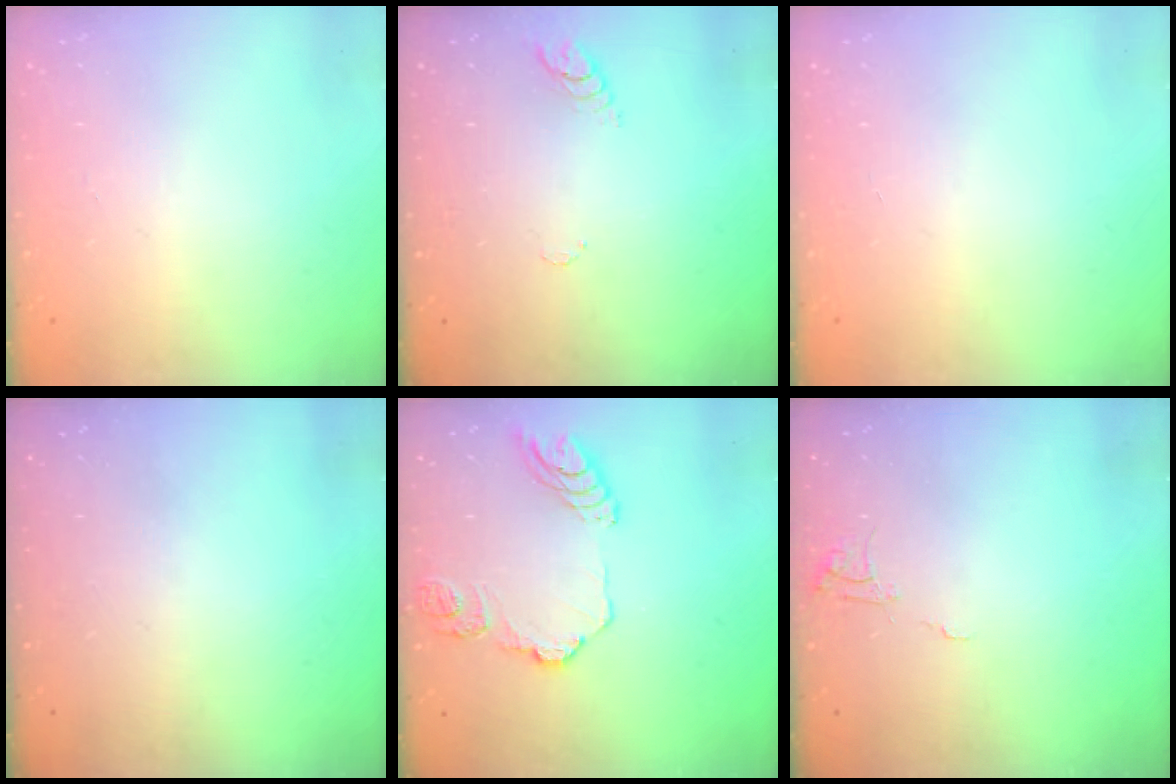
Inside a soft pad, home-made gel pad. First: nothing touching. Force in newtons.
{"total": 3.9, "press": 3.9, "slide": 0.4}
{"total": 0.0}
{"total": 0.0}
{"total": 13.0, "press": 12.9, "slide": 1.3}
{"total": 4.6, "press": 4.6, "slide": 0.4}